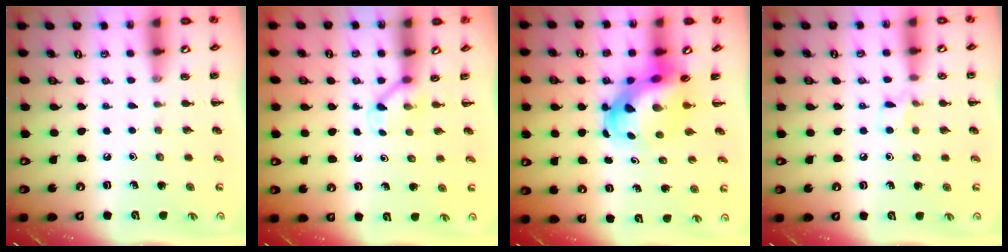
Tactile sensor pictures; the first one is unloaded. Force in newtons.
{"total": 2.8, "press": 2.7, "slide": 0.9}
{"total": 5.7, "press": 5.4, "slide": 1.9}
{"total": 4.8, "press": 4.5, "slide": 1.4}